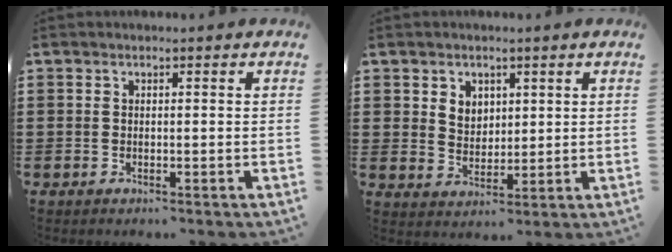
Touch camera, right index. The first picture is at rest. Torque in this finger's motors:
{"motor_torque": [0.09, 0.09, 0.11, 0.06]}